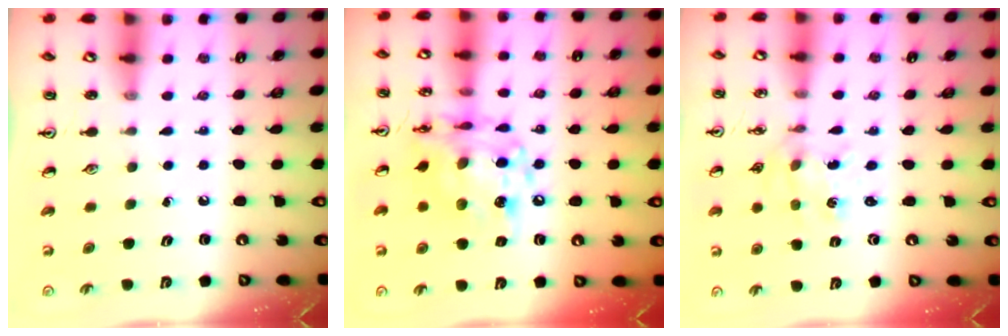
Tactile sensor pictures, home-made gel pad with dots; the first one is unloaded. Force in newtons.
{"total": 15.0, "press": 14.9, "slide": 1.2}
{"total": 1.0, "press": 1.0, "slide": 0.2}